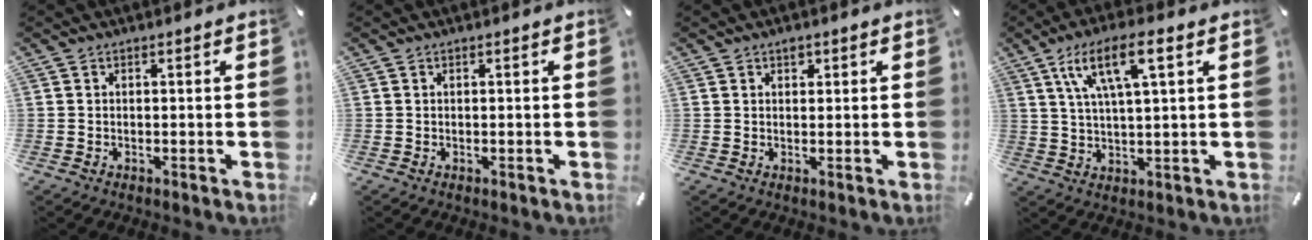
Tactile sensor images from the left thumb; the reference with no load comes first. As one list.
[{"total": 0.0}, {"total": 1.3, "force": [0.7, 0.9, 0.5], "torque": [-0.002, -0.002, 0.012]}, {"total": 10.9, "force": [4.8, 2.9, 9.3], "torque": [-0.177, 0.004, 0.083]}]